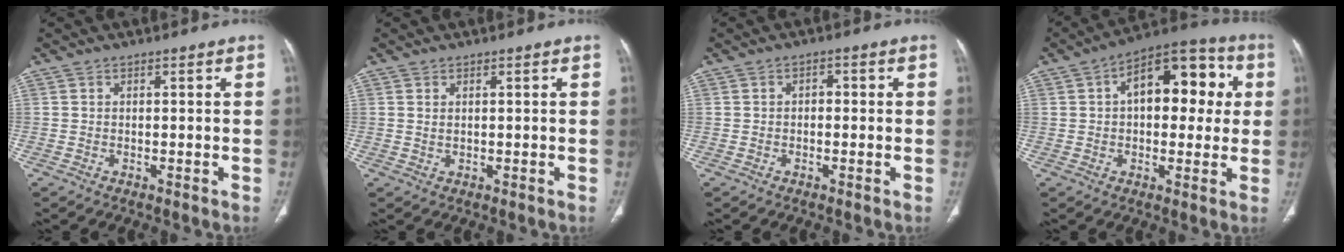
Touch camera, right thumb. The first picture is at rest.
{"total": 0.8, "force": [0.4, 0.4, 0.6], "torque": [-0.012, -0.001, 0.011]}
{"total": 1.6, "force": [0.0, 1.1, 1.2], "torque": [-0.011, 0.009, -0.006]}
{"total": 16.6, "force": [3.4, 9.2, 13.3], "torque": [-0.144, 0.031, 0.042]}